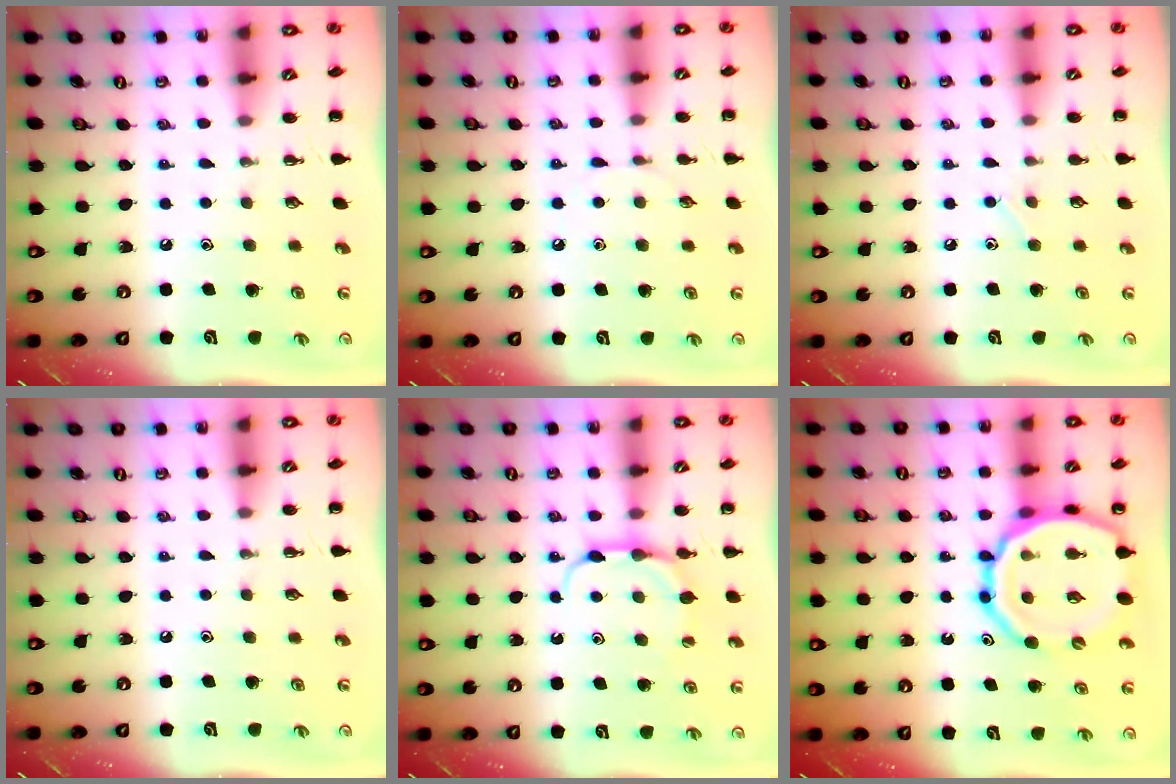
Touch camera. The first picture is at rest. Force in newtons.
{"total": 3.8, "press": 3.6, "slide": 1.4}
{"total": 4.7, "press": 4.5, "slide": 1.4}
{"total": 0.0}
{"total": 5.3, "press": 5.2, "slide": 0.9}
{"total": 19.8, "press": 19.4, "slide": 3.9}